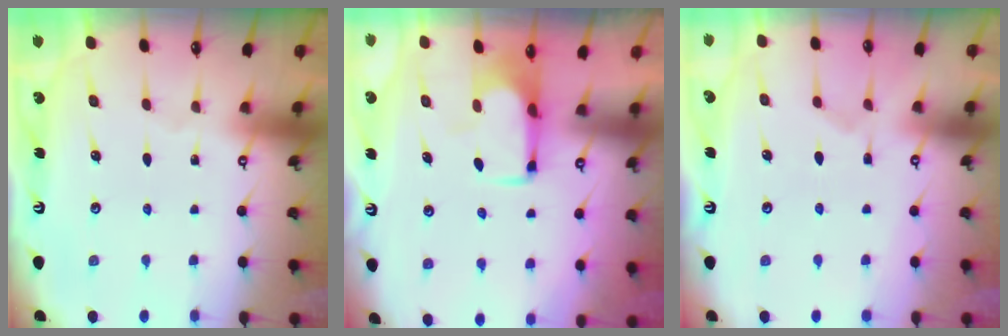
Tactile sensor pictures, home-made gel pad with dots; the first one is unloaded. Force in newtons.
{"total": 1.4, "press": 1.3, "slide": 0.5}
{"total": 6.3, "press": 6.2, "slide": 1.3}